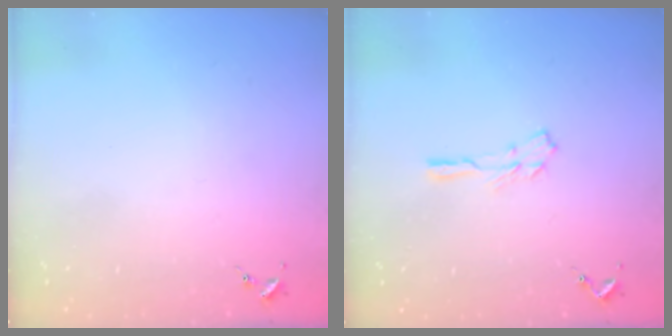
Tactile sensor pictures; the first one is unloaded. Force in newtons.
{"total": 3.8, "press": 3.8, "slide": 0.4}